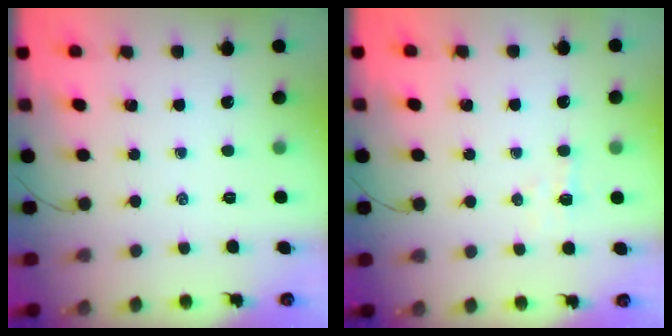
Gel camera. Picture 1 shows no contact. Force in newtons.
{"total": 3.3, "press": 3.2, "slide": 0.9}